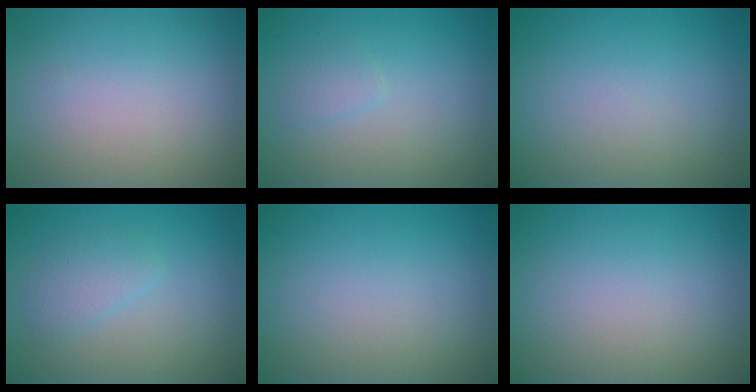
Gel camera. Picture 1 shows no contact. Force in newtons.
{"total": 1.0, "press": 1.0, "slide": 0.0}
{"total": 0.0}
{"total": 1.8, "press": 1.8, "slide": 0.1}
{"total": 0.0}
{"total": 0.0}